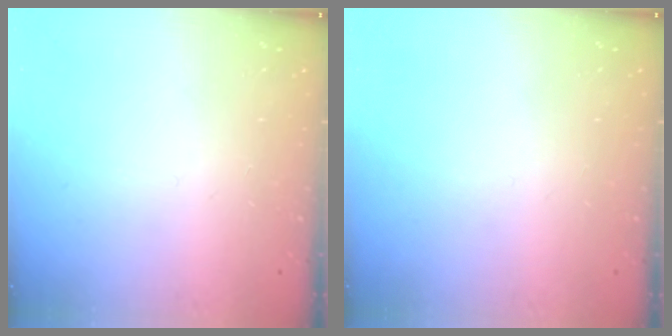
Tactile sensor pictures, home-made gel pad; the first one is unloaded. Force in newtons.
{"total": 0.0}